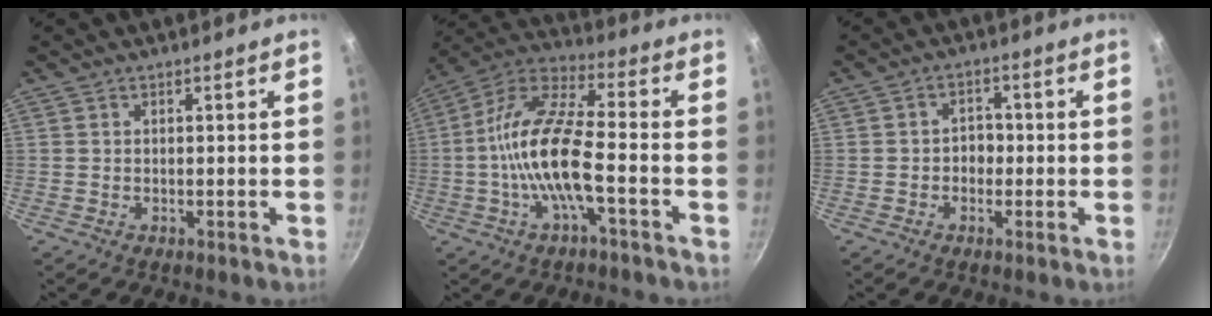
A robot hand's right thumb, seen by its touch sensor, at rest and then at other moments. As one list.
[{"total": 14.7, "force": [-3.4, 4.5, 13.6], "torque": [-0.267, 0.038, -0.083]}, {"total": 3.3, "force": [-0.8, 2.7, 1.7], "torque": [0.001, 0.011, -0.015]}]